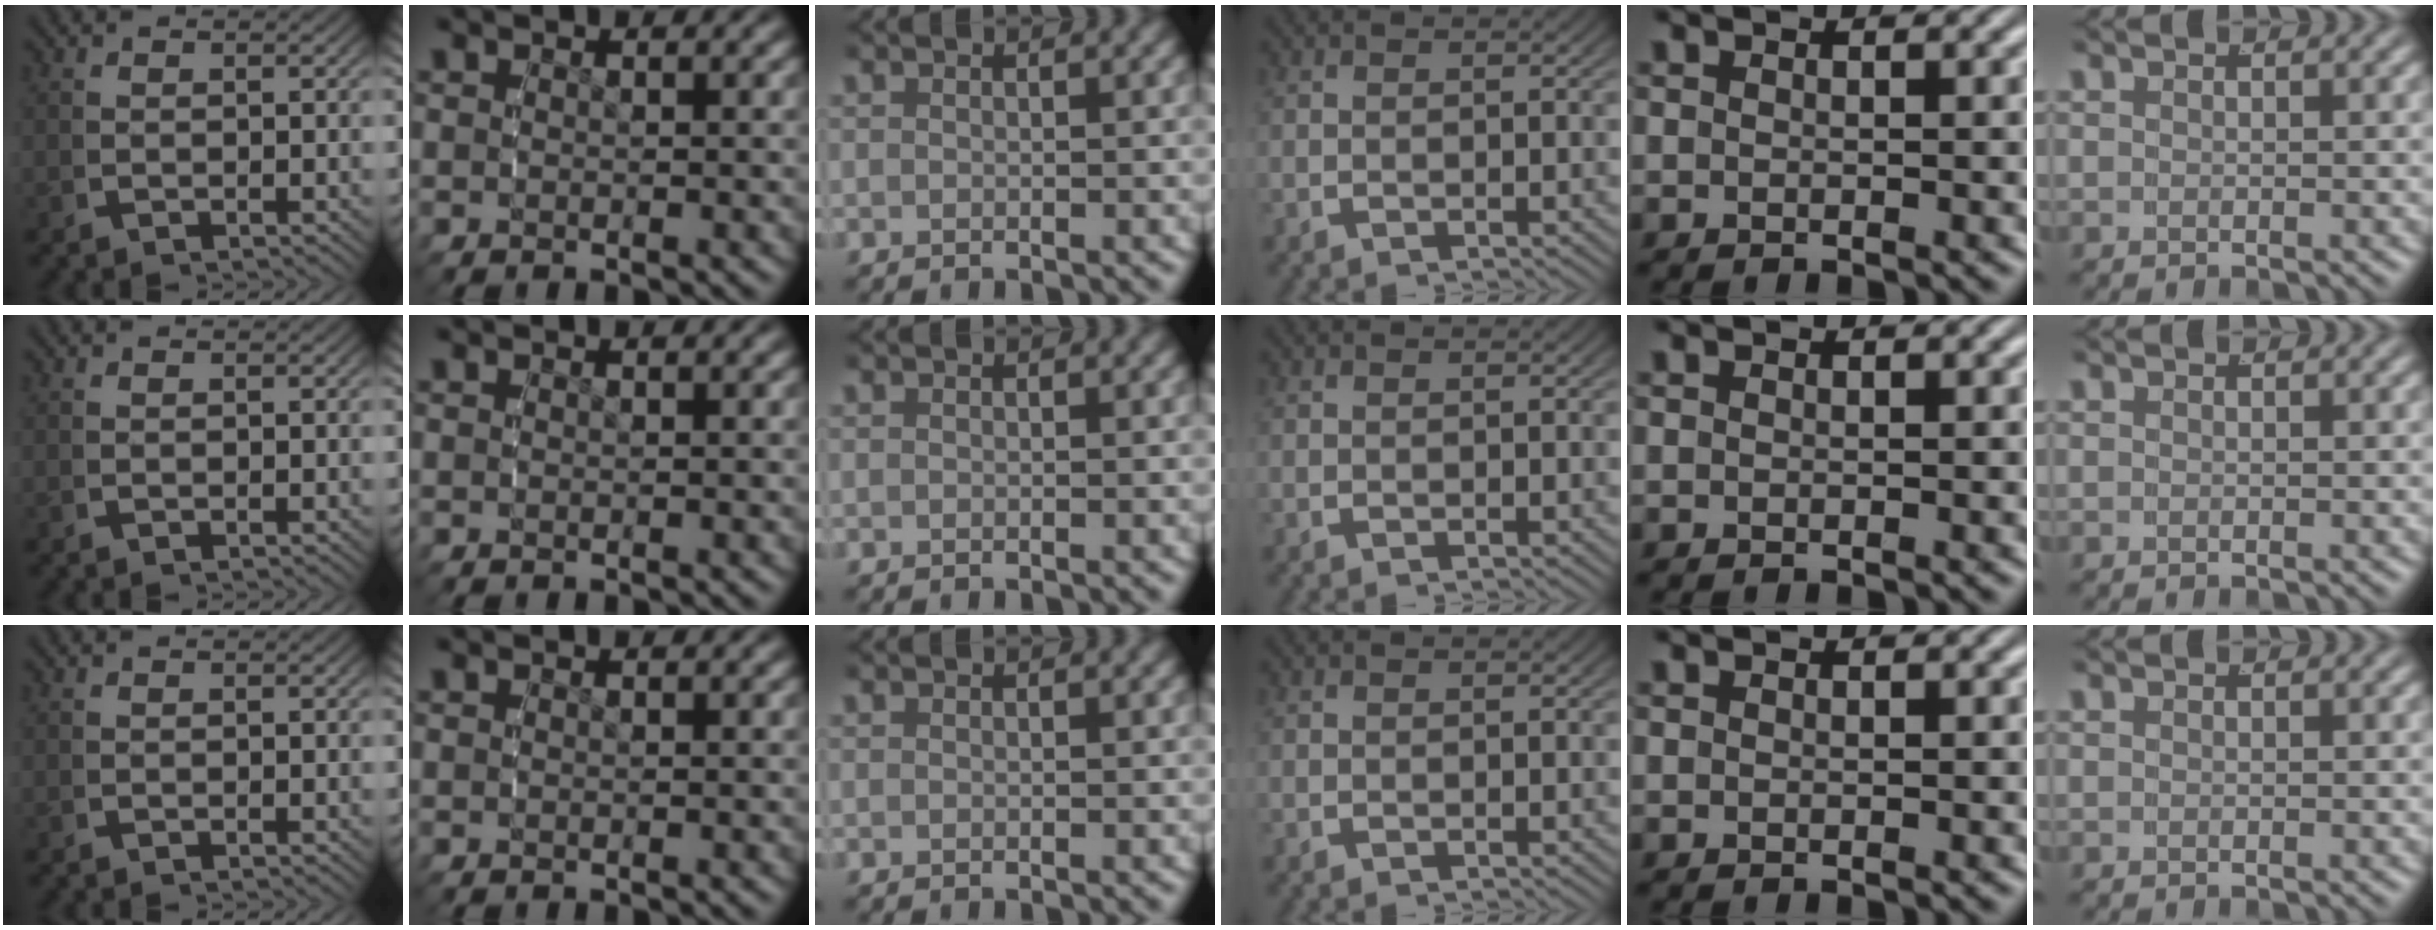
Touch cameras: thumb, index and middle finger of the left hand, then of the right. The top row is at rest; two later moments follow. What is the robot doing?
{"motion": "reach", "object": "glasses case"}